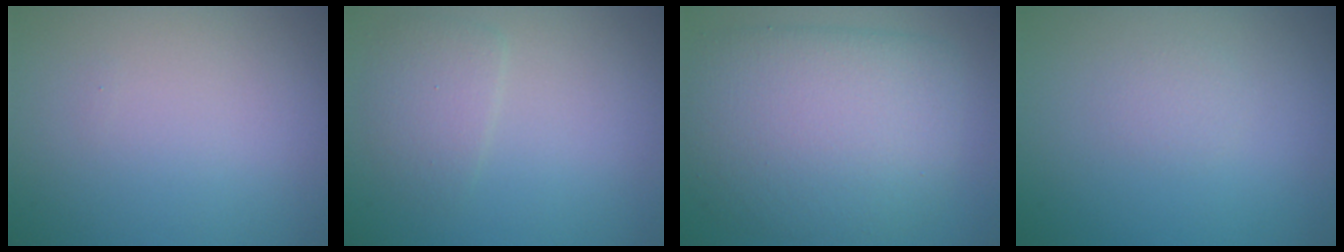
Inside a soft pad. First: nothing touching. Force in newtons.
{"total": 2.0, "press": 2.0, "slide": 0.1}
{"total": 8.4, "press": 8.4, "slide": 0.2}
{"total": 0.8, "press": 0.8, "slide": 0.1}